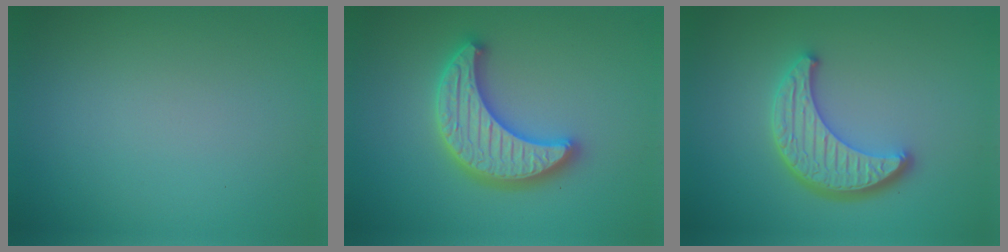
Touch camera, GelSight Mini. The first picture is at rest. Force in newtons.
{"total": 5.1, "press": 5.0, "slide": 1.0}
{"total": 4.6, "press": 3.9, "slide": 2.5}